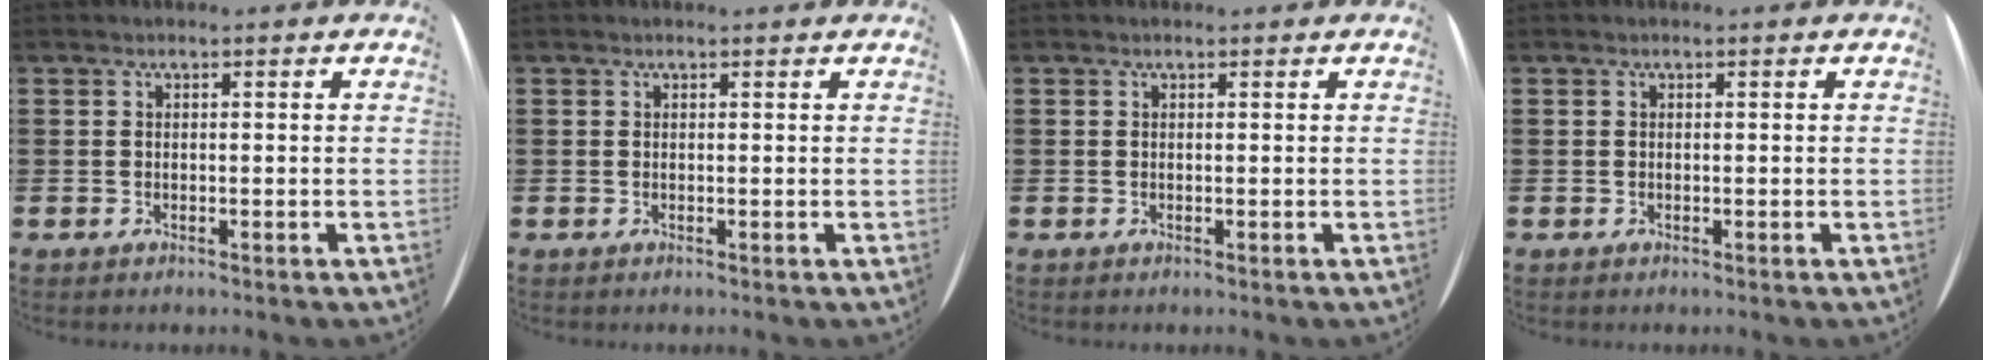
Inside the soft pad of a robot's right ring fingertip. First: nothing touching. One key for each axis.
{"total": 0.0}
{"total": 0.0}
{"total": 0.0}